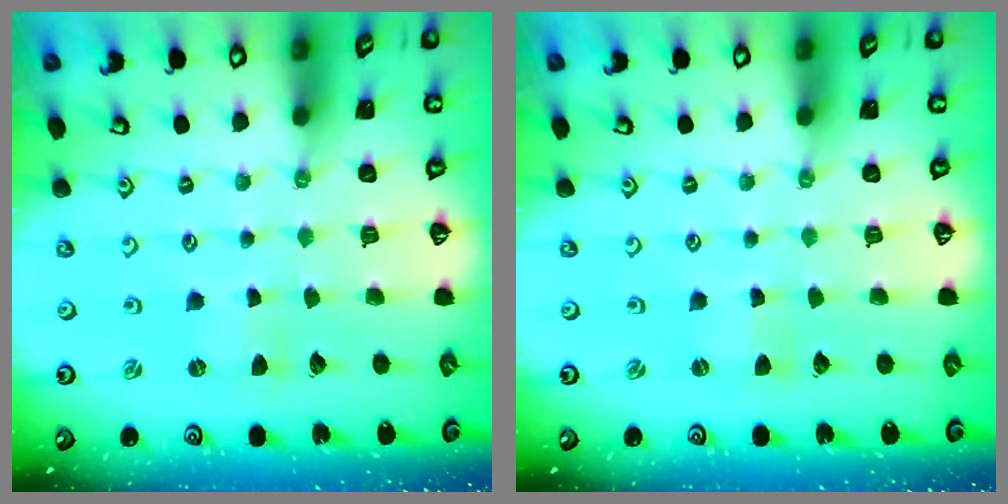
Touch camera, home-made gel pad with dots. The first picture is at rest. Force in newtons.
{"total": 0.0}